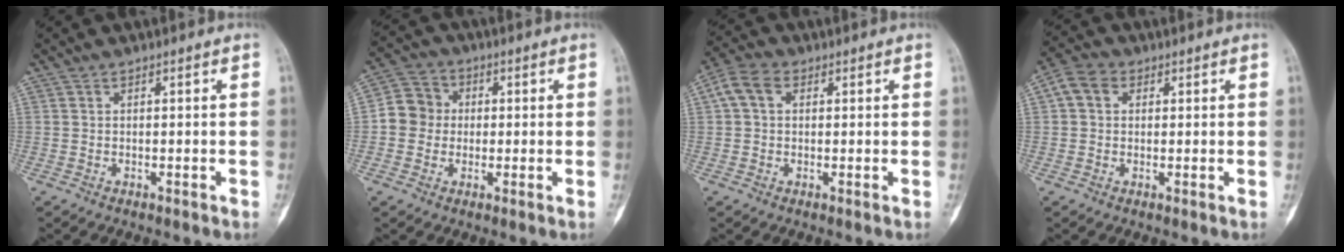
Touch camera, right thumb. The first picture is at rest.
{"total": 7.8, "force": [-0.1, 7.2, 3.0], "torque": [-0.034, 0.022, -0.014]}
{"total": 5.4, "force": [1.4, 3.8, 3.5], "torque": [-0.071, 0.020, 0.024]}
{"total": 4.8, "force": [1.3, 3.8, 2.7], "torque": [-0.044, 0.013, 0.019]}